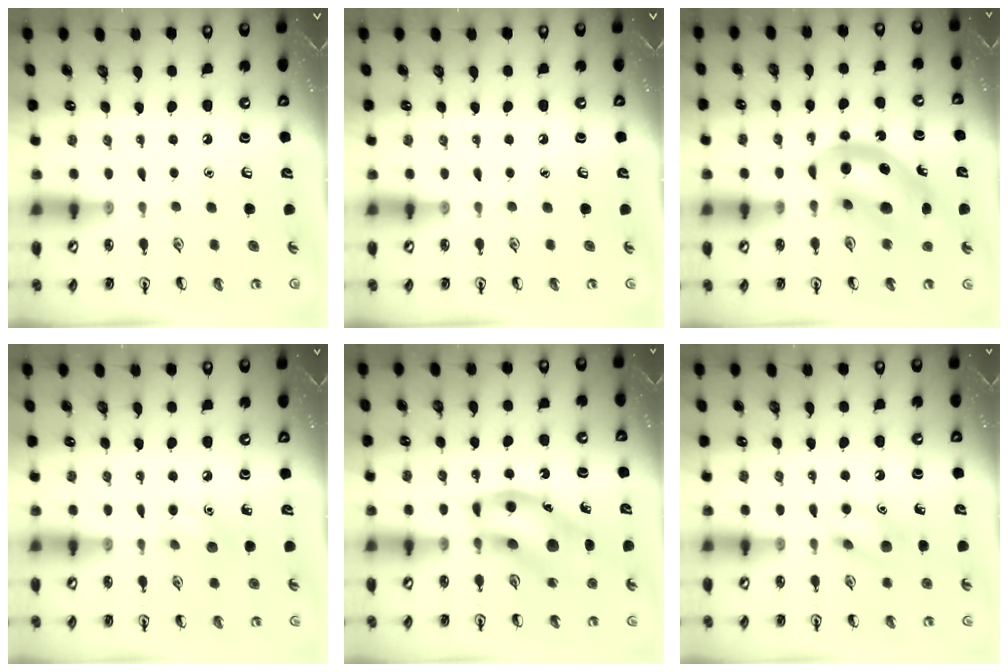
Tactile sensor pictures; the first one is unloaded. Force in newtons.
{"total": 0.0}
{"total": 11.6, "press": 11.0, "slide": 3.5}
{"total": 6.4, "press": 6.2, "slide": 1.7}
{"total": 15.9, "press": 15.4, "slide": 3.6}
{"total": 10.1, "press": 10.0, "slide": 1.4}